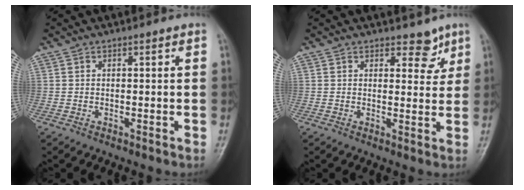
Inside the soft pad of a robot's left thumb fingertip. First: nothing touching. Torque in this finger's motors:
{"motor_torque": [-0.10, -0.20, -0.02, 0.22, 0.05]}